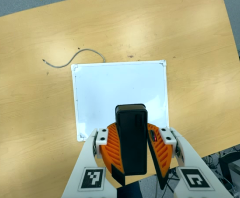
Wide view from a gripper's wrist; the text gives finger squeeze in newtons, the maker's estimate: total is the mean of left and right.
{"total": 9.9, "left": 9.8, "right": 10.1}